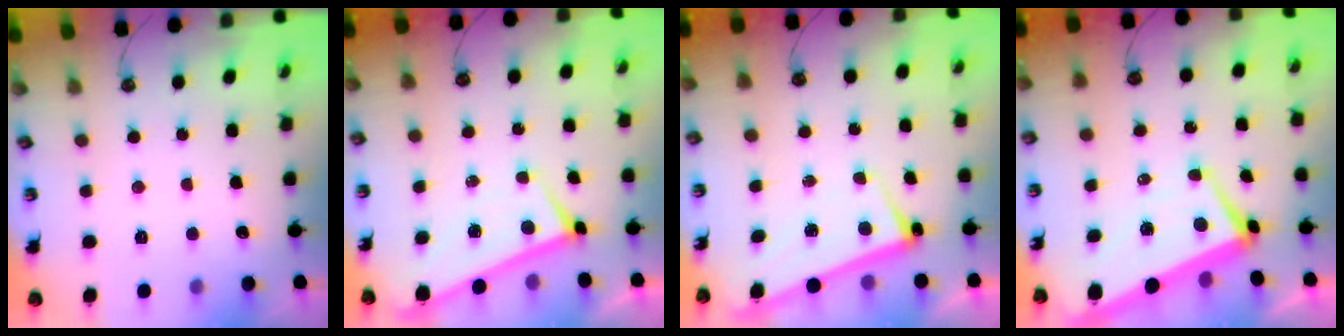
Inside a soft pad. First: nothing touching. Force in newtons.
{"total": 0.0}
{"total": 2.4, "press": 2.3, "slide": 0.7}
{"total": 2.0, "press": 1.6, "slide": 1.2}